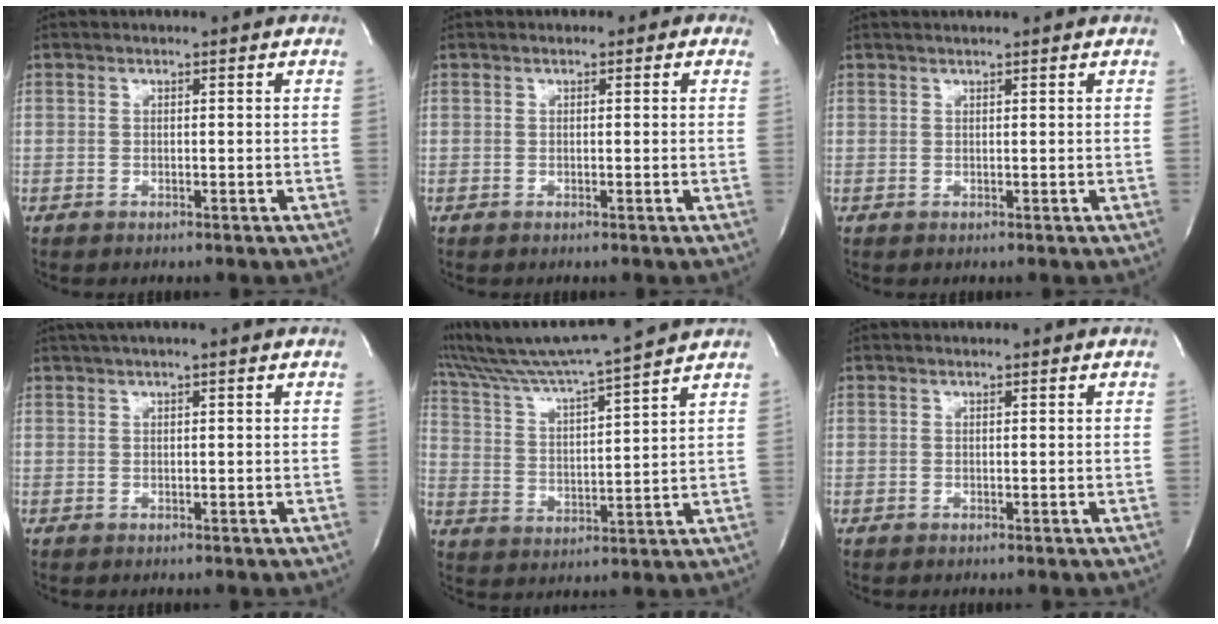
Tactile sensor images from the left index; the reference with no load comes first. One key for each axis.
{"total": 0.9, "fx": 0.2, "fy": 0.8, "fz": 0.3, "tx": 0.004, "ty": 0.001, "tz": -0.006}
{"total": 3.4, "fx": 3.1, "fy": 0.0, "fz": 1.5, "tx": -0.019, "ty": 0.022, "tz": 0.039}
{"total": 2.0, "fx": 1.1, "fy": -0.2, "fz": 1.6, "tx": -0.036, "ty": 0.018, "tz": 0.024}
{"total": 15.6, "fx": 13.8, "fy": -1.7, "fz": 6.9, "tx": -0.134, "ty": -0.007, "tz": 0.220}
{"total": 0.0}